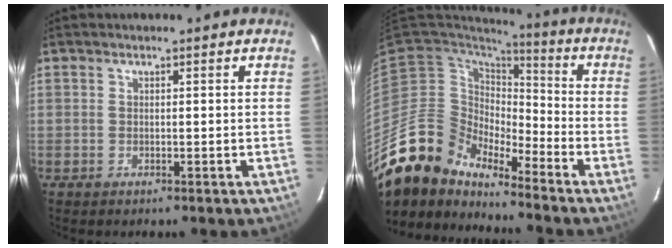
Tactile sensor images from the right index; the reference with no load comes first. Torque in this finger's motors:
{"motor_torque": [0.46, -0.66, 0.56, 0.00]}